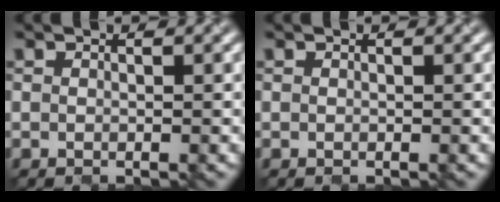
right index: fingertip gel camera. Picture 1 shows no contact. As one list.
[{"total": 0.0}]